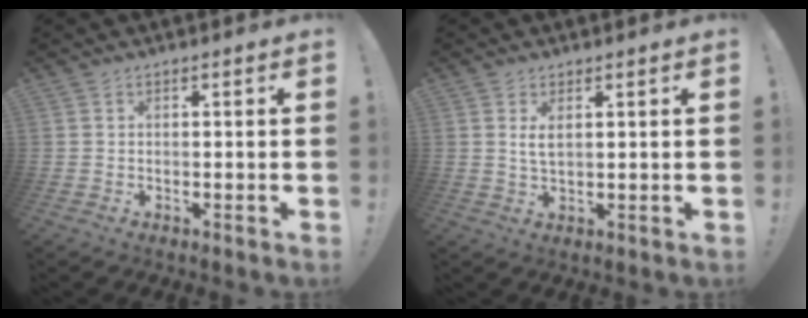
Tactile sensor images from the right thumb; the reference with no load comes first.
{"total": 2.8, "force": [1.0, 0.8, 2.5], "torque": [-0.043, -0.005, 0.015]}